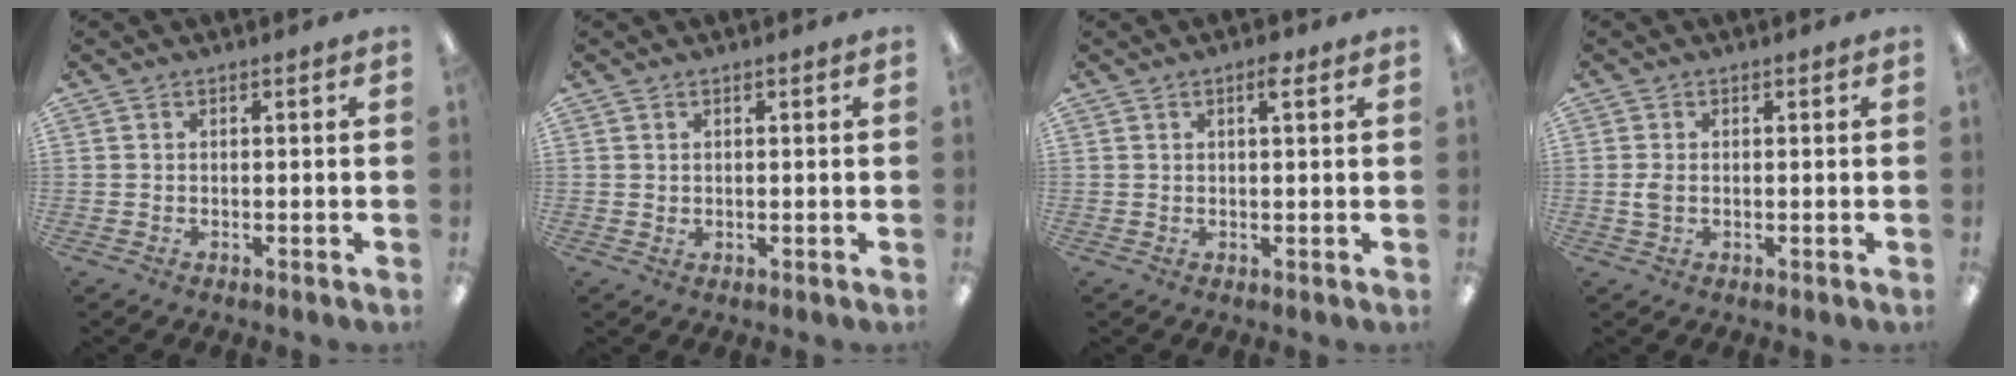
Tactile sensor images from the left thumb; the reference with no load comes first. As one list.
[{"total": 0.7, "force": [0.5, 0.6, 0.1], "torque": [-0.004, 0.002, 0.008]}, {"total": 2.9, "force": [1.6, 0.8, 2.3], "torque": [-0.034, -0.001, 0.023]}, {"total": 2.4, "force": [0.0, 1.5, 1.8], "torque": [-0.043, 0.003, -0.004]}]